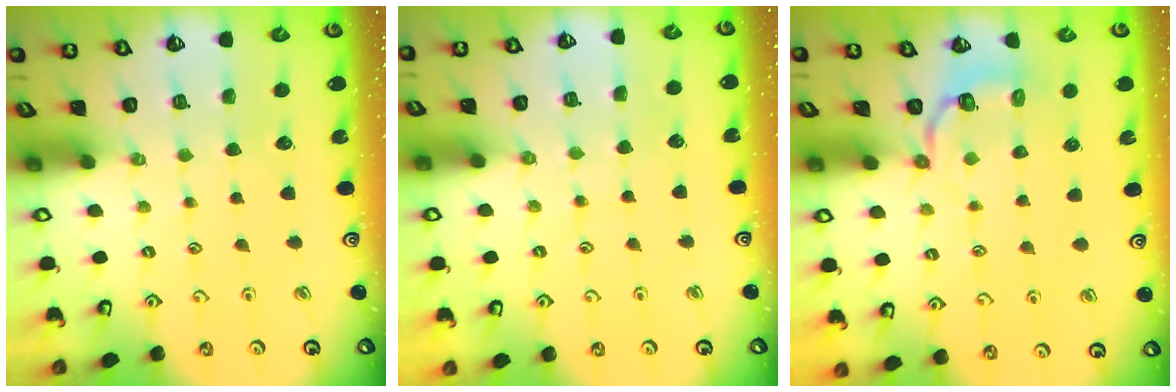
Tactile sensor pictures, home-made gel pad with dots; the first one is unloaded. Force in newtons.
{"total": 2.8, "press": 2.7, "slide": 0.5}
{"total": 4.2, "press": 3.2, "slide": 2.7}